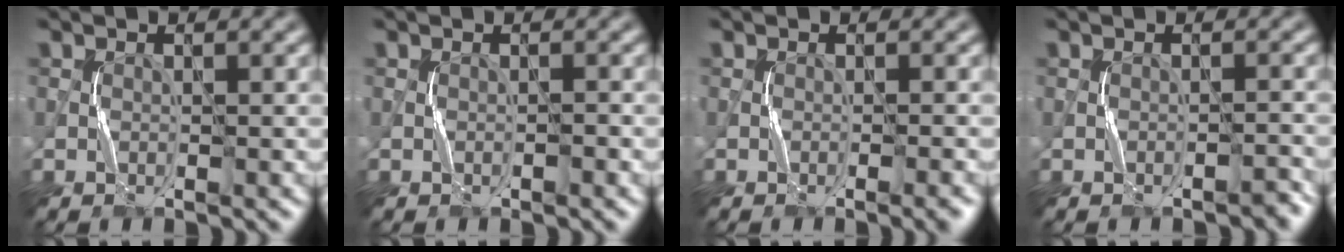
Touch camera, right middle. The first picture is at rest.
{"total": 0.0}
{"total": 1.0, "force": [-0.6, -0.2, 0.8], "torque": [-0.013, 0.001, -0.008]}
{"total": 1.0, "force": [-0.9, 0.2, 0.3], "torque": [-0.006, 0.003, -0.014]}